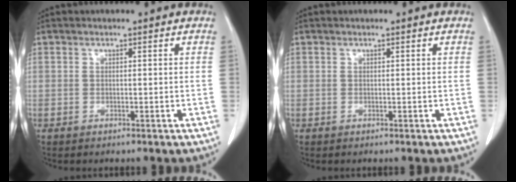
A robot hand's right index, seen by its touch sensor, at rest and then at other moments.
{"total": 0.0}